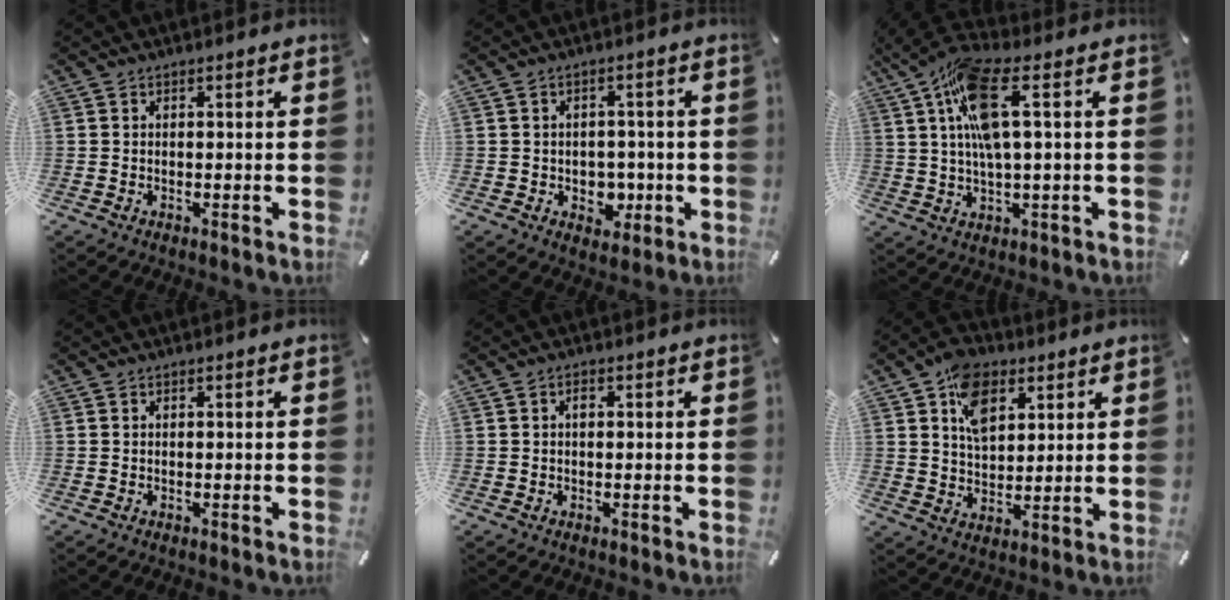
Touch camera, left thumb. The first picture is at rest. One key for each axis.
{"total": 5.0, "fx": -0.9, "fy": 4.4, "fz": 2.3, "tx": -0.020, "ty": 0.000, "tz": -0.018}
{"total": 12.4, "fx": 3.5, "fy": 3.0, "fz": 11.6, "tx": -0.229, "ty": -0.003, "tz": 0.063}
{"total": 0.0}
{"total": 1.1, "fx": 0.1, "fy": 0.7, "fz": 0.9, "tx": -0.019, "ty": 0.004, "tz": 0.001}
{"total": 10.6, "fx": 4.8, "fy": 7.3, "fz": 6.1, "tx": -0.103, "ty": -0.002, "tz": 0.089}